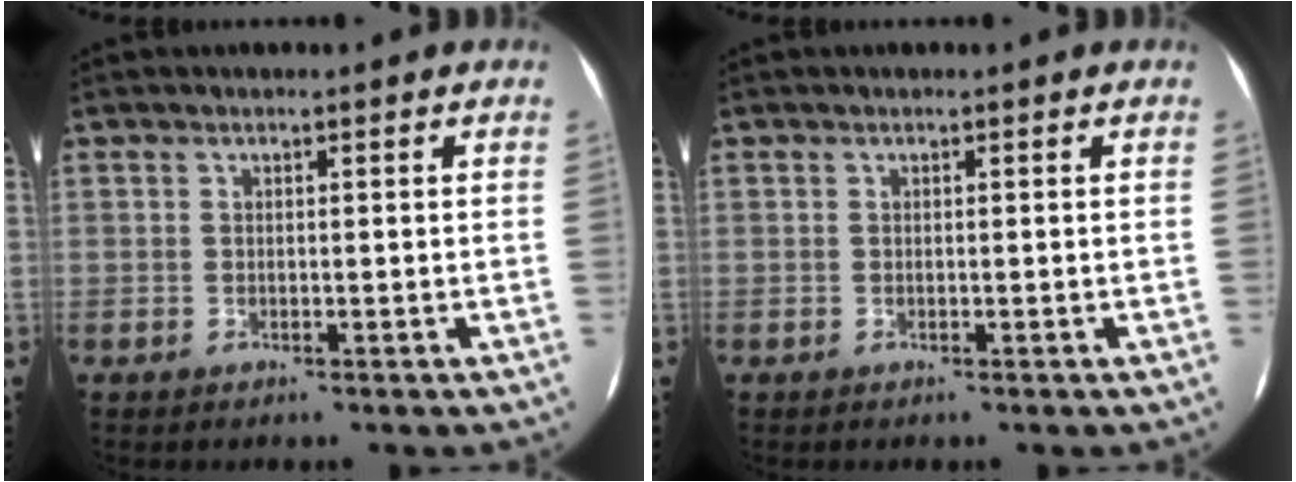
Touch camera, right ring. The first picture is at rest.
{"total": 0.0}